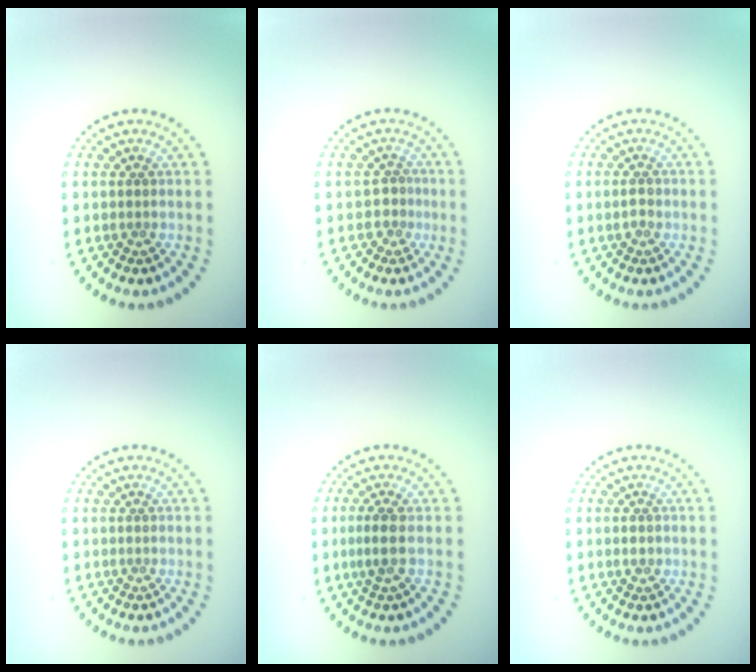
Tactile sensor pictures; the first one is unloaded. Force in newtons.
{"total": 1.5, "press": 1.2, "slide": 0.9}
{"total": 1.0, "press": 1.0, "slide": 0.1}
{"total": 0.0}
{"total": 1.8, "press": 1.5, "slide": 1.1}
{"total": 1.1, "press": 1.1, "slide": 0.1}